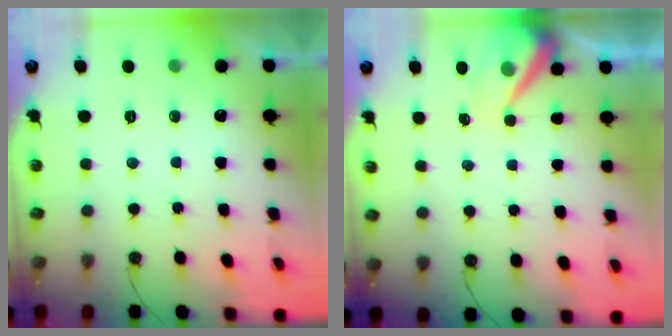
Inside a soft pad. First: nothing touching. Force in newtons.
{"total": 8.0, "press": 8.0, "slide": 0.8}